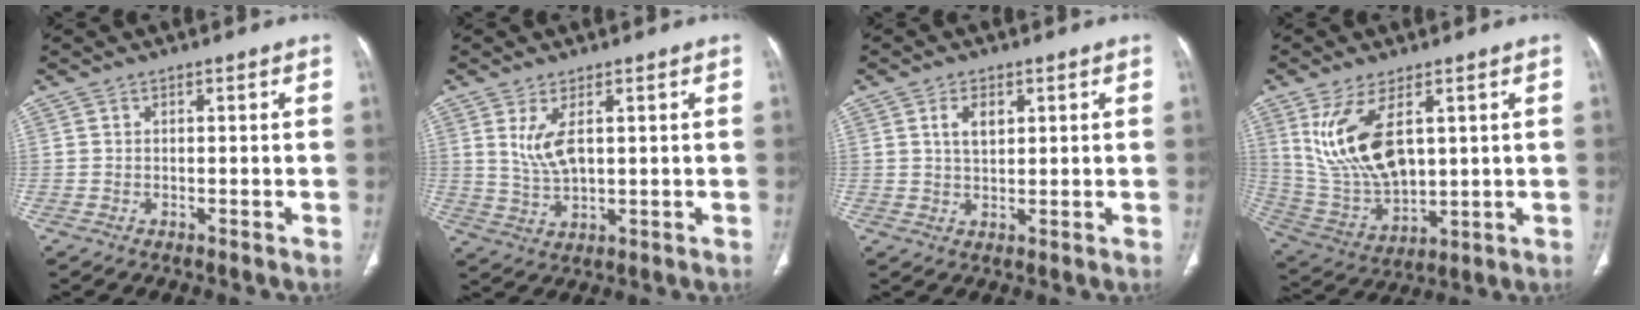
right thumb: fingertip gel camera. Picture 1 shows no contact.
{"total": 5.7, "force": [1.8, 2.4, 4.9], "torque": [-0.101, -0.013, 0.048]}
{"total": 4.0, "force": [1.6, 2.2, 2.9], "torque": [-0.046, -0.005, 0.031]}
{"total": 14.6, "force": [4.9, 7.3, 11.7], "torque": [-0.223, -0.021, 0.118]}